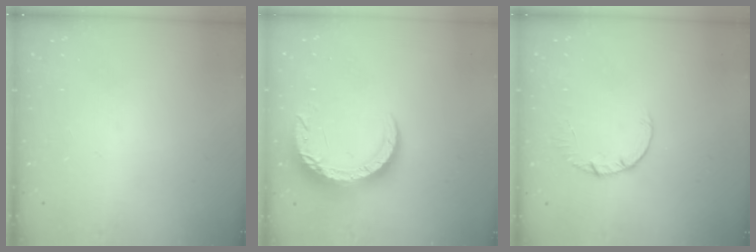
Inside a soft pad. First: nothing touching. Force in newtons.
{"total": 12.0, "press": 11.9, "slide": 1.2}
{"total": 2.7, "press": 2.7, "slide": 0.4}